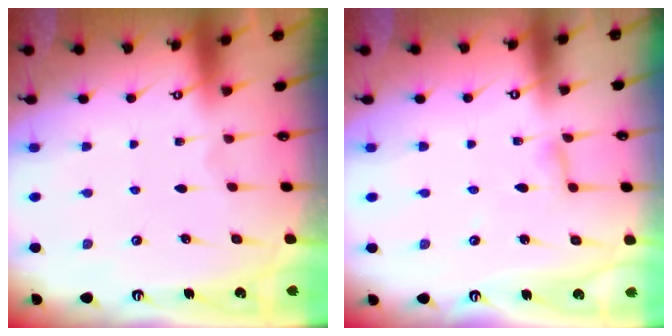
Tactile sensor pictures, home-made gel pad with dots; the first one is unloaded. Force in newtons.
{"total": 3.1, "press": 3.1, "slide": 0.3}